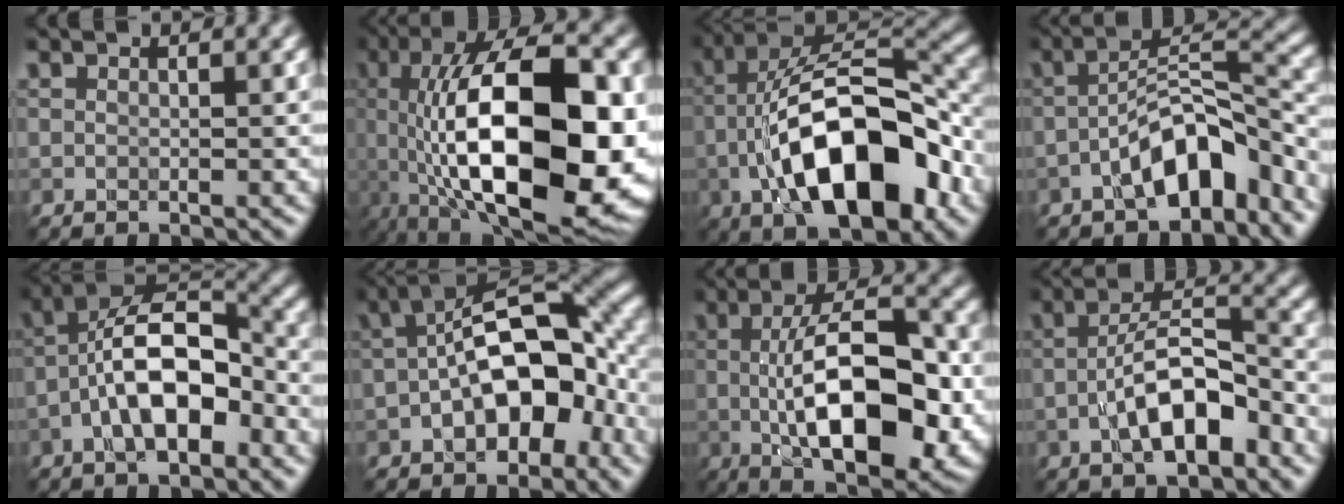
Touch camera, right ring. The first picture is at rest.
{"total": 18.2, "force": [-3.1, 7.8, 16.1], "torque": [-0.273, 0.009, -0.047]}
{"total": 13.0, "force": [-4.9, 5.6, 10.7], "torque": [-0.176, 0.016, -0.086]}
{"total": 7.5, "force": [-4.1, 2.9, 5.6], "torque": [-0.087, 0.017, -0.071]}
{"total": 8.1, "force": [-2.9, 3.6, 6.6], "torque": [-0.117, 0.024, -0.055]}
{"total": 10.9, "force": [-1.7, 5.6, 9.2], "torque": [-0.133, 0.021, -0.038]}
{"total": 12.5, "force": [-1.7, 5.0, 11.4], "torque": [-0.173, -0.005, -0.028]}
{"total": 7.2, "force": [-2.9, 2.9, 5.9], "torque": [-0.102, 0.011, -0.050]}